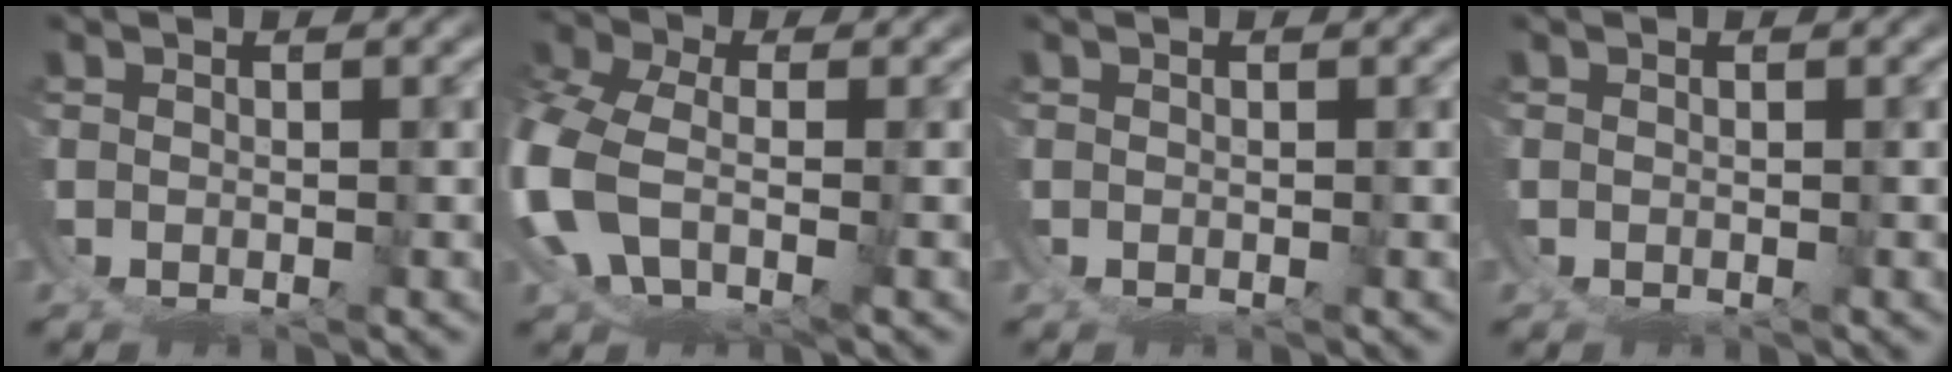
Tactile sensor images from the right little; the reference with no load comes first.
{"total": 6.1, "force": [-0.6, 4.9, 3.6], "torque": [-0.145, -0.034, -0.002]}
{"total": 0.0}
{"total": 0.0}